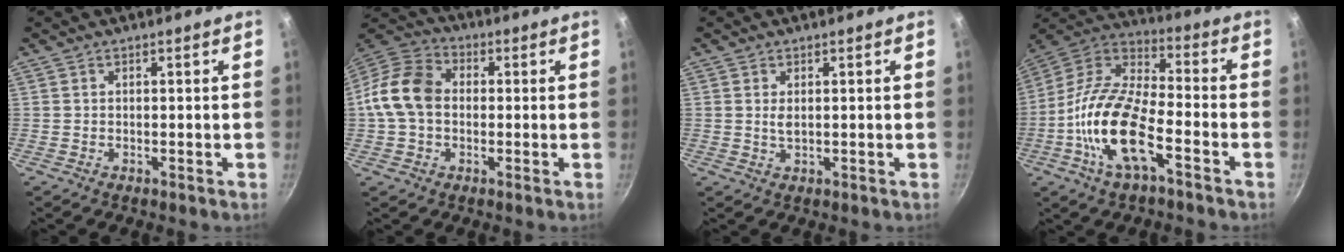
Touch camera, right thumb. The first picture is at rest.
{"total": 11.8, "force": [-0.1, 8.9, 7.8], "torque": [-0.126, 0.028, -0.022]}
{"total": 1.8, "force": [0.4, 0.9, 1.5], "torque": [-0.029, -0.002, 0.009]}
{"total": 18.0, "force": [-6.8, 7.3, 15.0], "torque": [-0.285, 0.044, -0.149]}